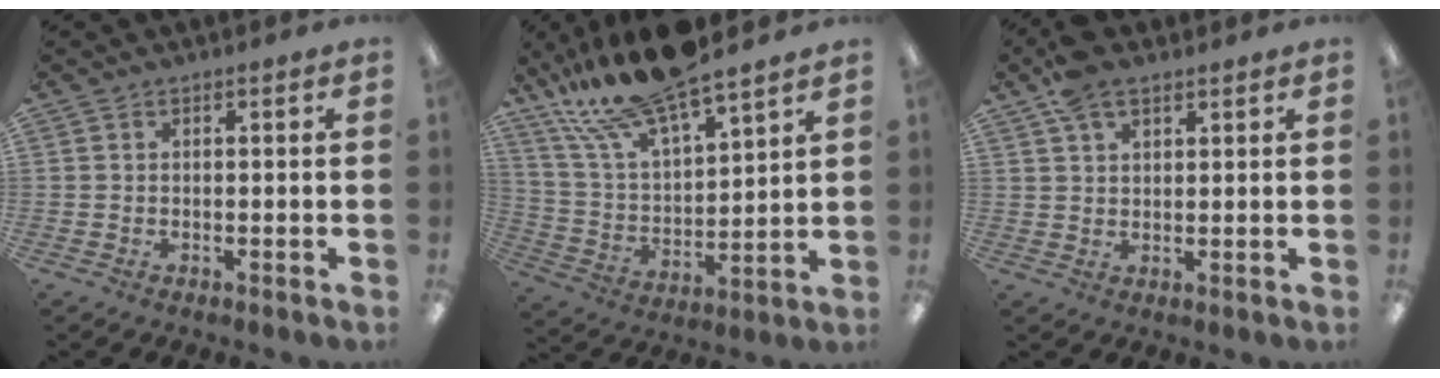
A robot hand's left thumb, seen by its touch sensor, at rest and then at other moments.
{"total": 18.4, "force": [15.6, 4.4, 8.6], "torque": [-0.188, -0.090, 0.280]}
{"total": 6.2, "force": [4.2, 3.0, 3.3], "torque": [-0.060, -0.014, 0.078]}